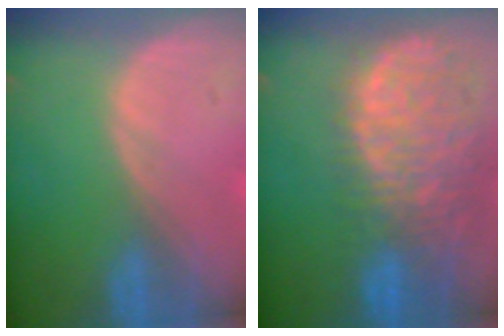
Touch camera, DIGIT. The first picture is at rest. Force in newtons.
{"total": 13.6, "press": 11.2, "slide": 7.7}